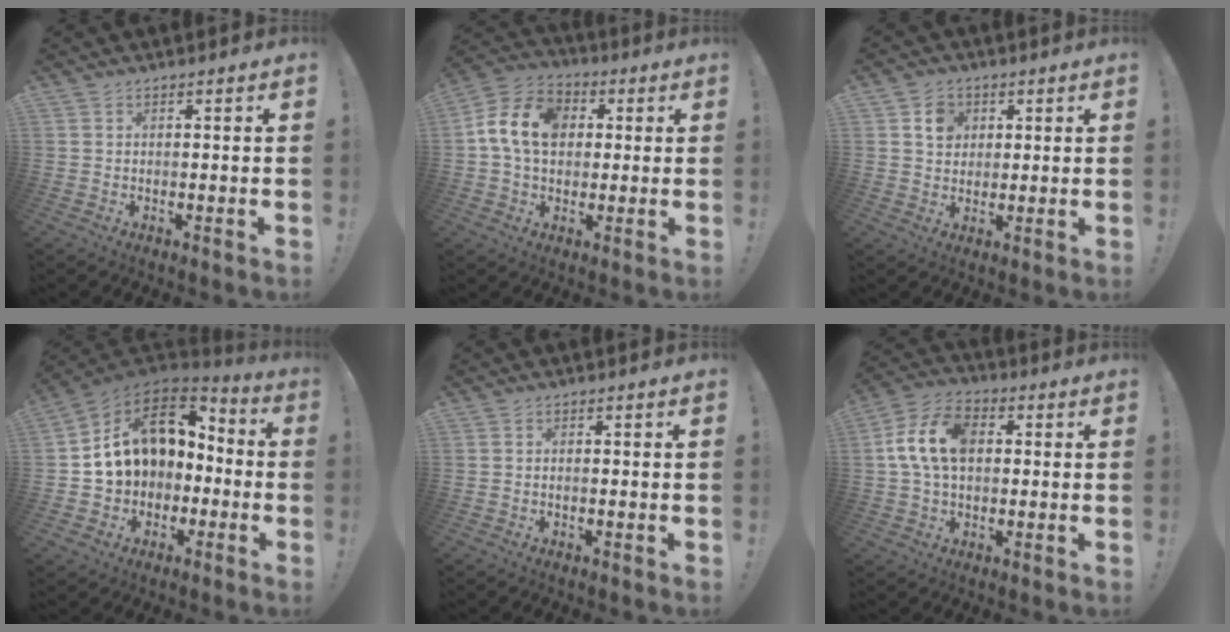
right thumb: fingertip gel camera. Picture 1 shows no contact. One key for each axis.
{"total": 13.9, "fx": 2.2, "fy": 10.5, "fz": 8.8, "tx": -0.159, "ty": 0.016, "tz": 0.046}
{"total": 5.9, "fx": 2.4, "fy": 5.0, "fz": 1.9, "tx": -0.021, "ty": -0.006, "tz": 0.042}
{"total": 15.3, "fx": 4.7, "fy": 11.3, "fz": 9.2, "tx": -0.146, "ty": -0.009, "tz": 0.098}
{"total": 0.5, "fx": -0.3, "fy": 0.2, "fz": 0.4, "tx": -0.017, "ty": 0.002, "tz": -0.003}
{"total": 13.8, "fx": 1.9, "fy": 9.4, "fz": 10.0, "tx": -0.203, "ty": 0.018, "tz": 0.037}